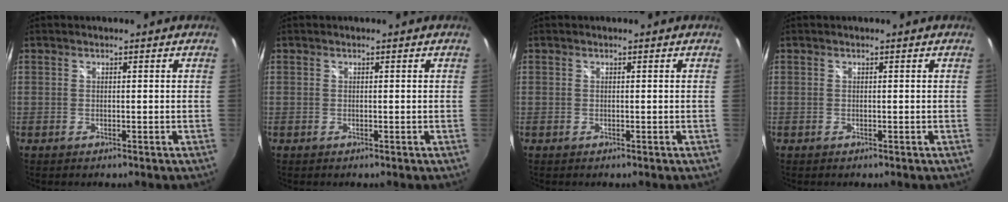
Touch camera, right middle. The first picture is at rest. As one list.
[{"total": 0.0}, {"total": 0.0}, {"total": 0.0}]